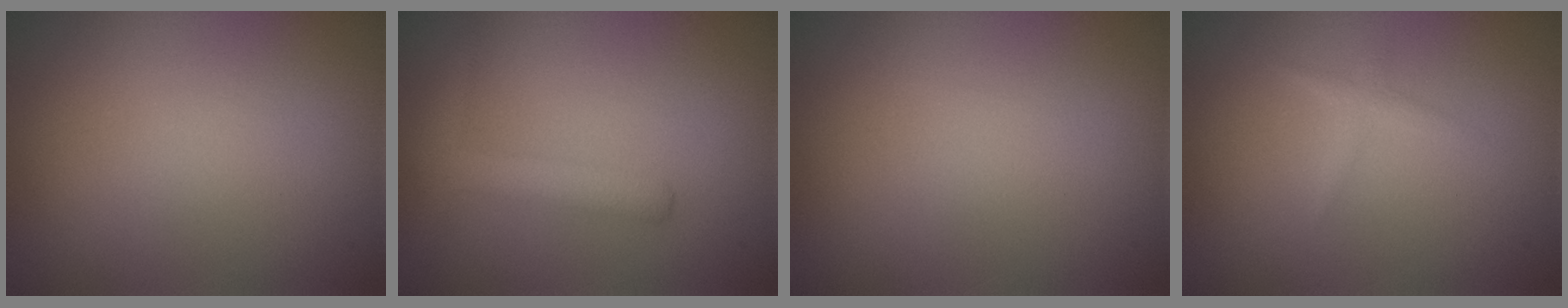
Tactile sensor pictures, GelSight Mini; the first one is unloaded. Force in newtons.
{"total": 2.5, "press": 2.5, "slide": 0.0}
{"total": 0.0}
{"total": 1.0, "press": 1.0, "slide": 0.1}